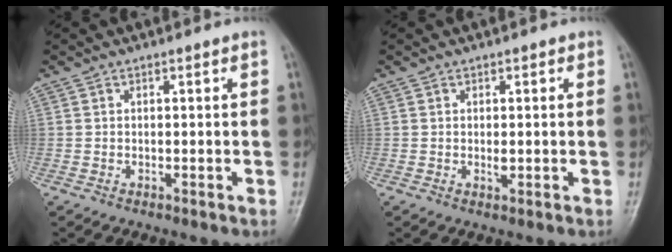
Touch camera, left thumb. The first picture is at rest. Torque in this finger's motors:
{"motor_torque": [-0.04, 0.05, -0.11, -0.09, 0.00]}